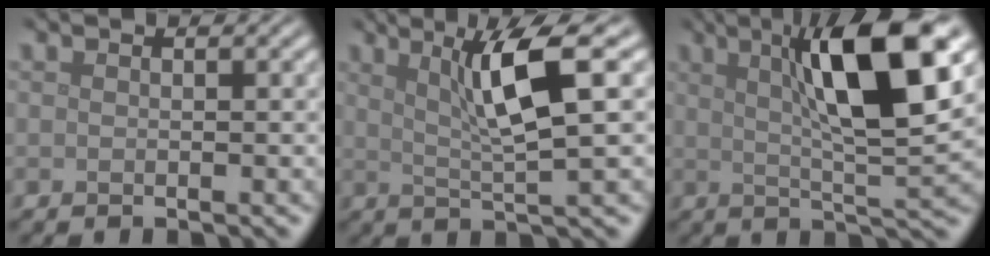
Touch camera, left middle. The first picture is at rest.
{"total": 5.9, "force": [1.9, 0.7, 5.6], "torque": [-0.098, 0.005, 0.037]}
{"total": 10.5, "force": [3.4, 2.1, 9.7], "torque": [-0.137, 0.005, 0.052]}